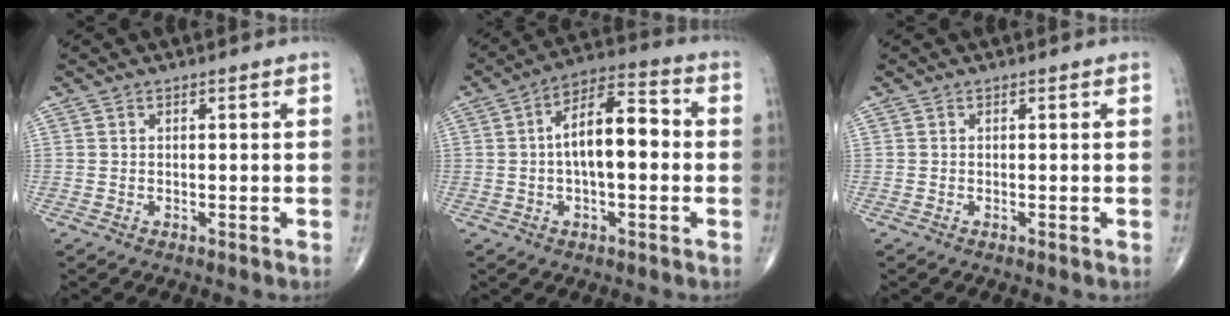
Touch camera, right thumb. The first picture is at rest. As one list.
[{"total": 12.0, "force": [0.2, 5.4, 10.7], "torque": [-0.170, 0.035, -0.009]}, {"total": 0.0}]